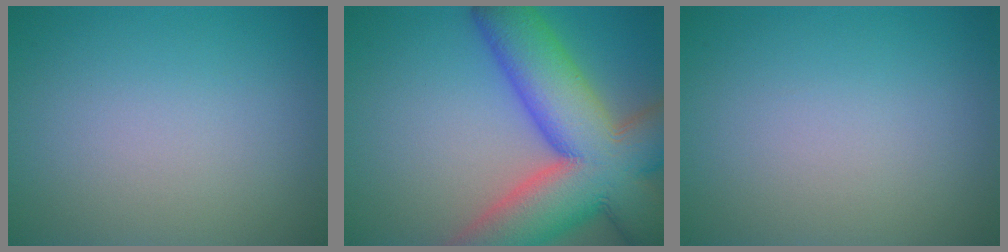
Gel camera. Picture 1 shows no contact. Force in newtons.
{"total": 15.6, "press": 15.6, "slide": 0.9}
{"total": 0.0}